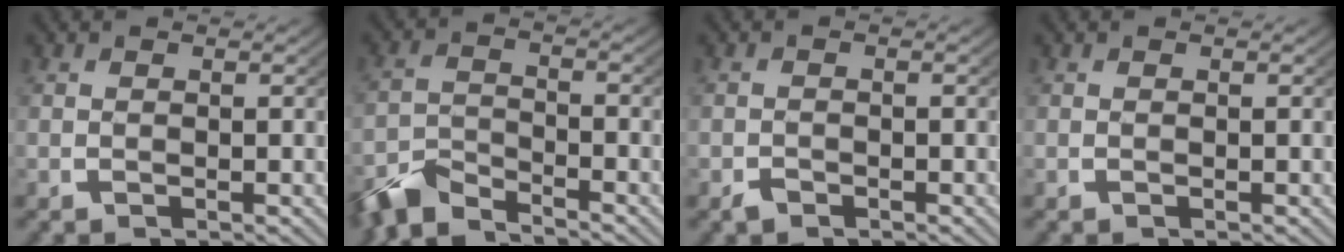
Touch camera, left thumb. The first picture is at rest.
{"total": 5.4, "force": [-4.7, 1.7, 1.8], "torque": [-0.031, -0.011, -0.089]}
{"total": 1.0, "force": [-0.8, 0.4, 0.2], "torque": [-0.003, -0.006, -0.016]}
{"total": 0.0}